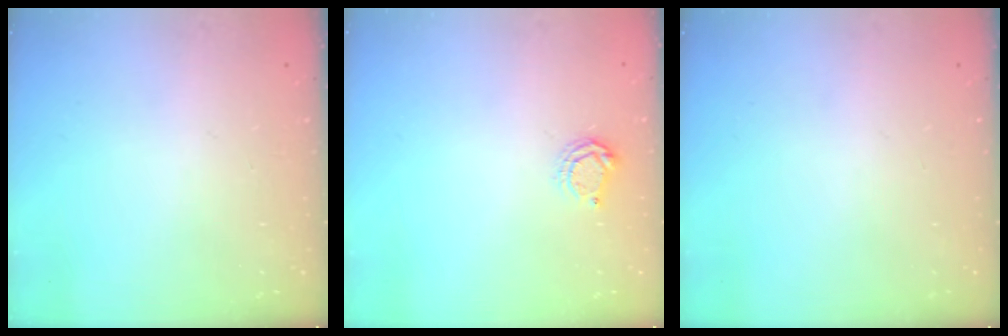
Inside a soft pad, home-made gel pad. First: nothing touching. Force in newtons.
{"total": 5.2, "press": 5.2, "slide": 0.7}
{"total": 0.0}